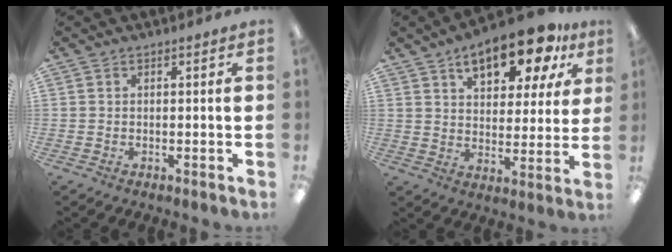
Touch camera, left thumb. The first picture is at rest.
{"total": 15.2, "force": [9.9, 6.7, 9.4], "torque": [-0.135, -0.042, 0.165]}